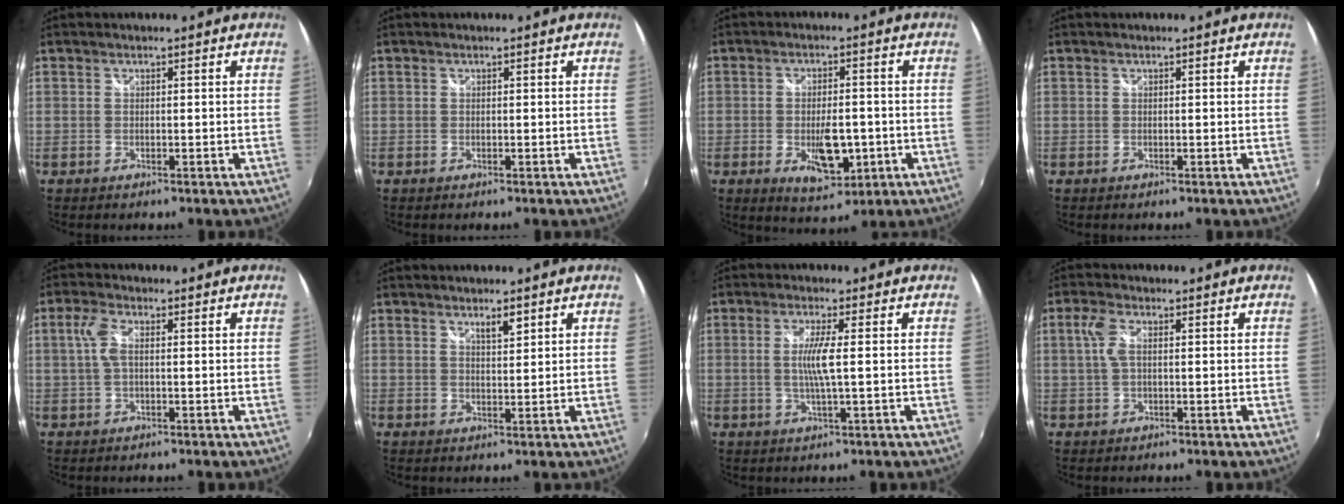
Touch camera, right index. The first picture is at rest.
{"total": 0.0}
{"total": 8.8, "force": [-2.6, 4.1, 7.3], "torque": [-0.130, -0.013, -0.033]}
{"total": 0.0}
{"total": 3.8, "force": [0.4, 1.4, 3.5], "torque": [-0.075, 0.005, 0.012]}
{"total": 2.5, "force": [1.8, 0.7, 1.7], "torque": [-0.024, 0.001, 0.029]}
{"total": 4.7, "force": [0.1, -0.2, 4.7], "torque": [-0.090, -0.006, 0.002]}
{"total": 3.6, "force": [0.6, 1.5, 3.2], "torque": [-0.069, 0.005, 0.014]}